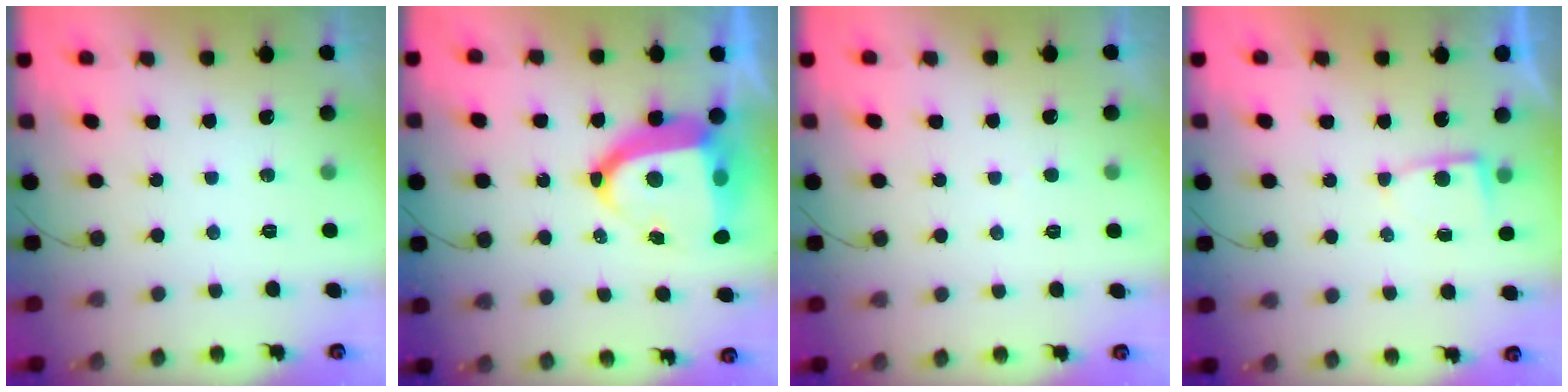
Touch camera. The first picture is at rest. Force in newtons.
{"total": 16.7, "press": 16.7, "slide": 1.7}
{"total": 1.9, "press": 1.9, "slide": 0.3}
{"total": 3.3, "press": 3.3, "slide": 0.4}